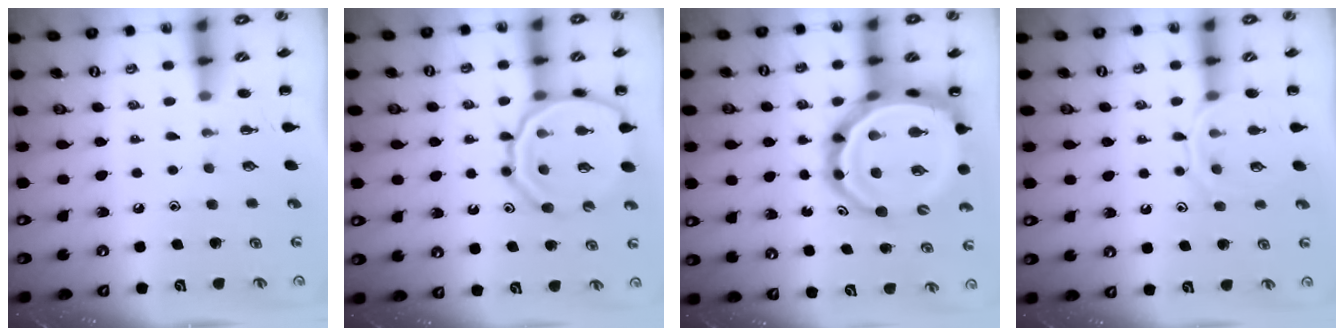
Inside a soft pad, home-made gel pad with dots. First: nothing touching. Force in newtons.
{"total": 17.8, "press": 17.6, "slide": 2.5}
{"total": 19.8, "press": 19.1, "slide": 5.2}
{"total": 10.5, "press": 10.5, "slide": 0.7}